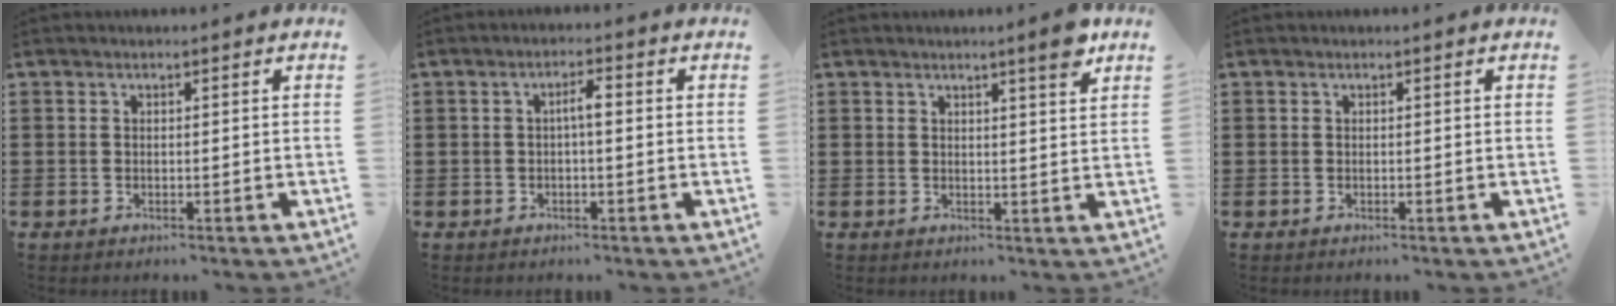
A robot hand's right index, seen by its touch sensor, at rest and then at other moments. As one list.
[{"total": 2.4, "force": [-0.1, 0.5, 2.4], "torque": [-0.045, 0.005, -0.005]}, {"total": 4.2, "force": [3.1, 0.0, 2.8], "torque": [-0.040, -0.009, 0.049]}, {"total": 0.0}]